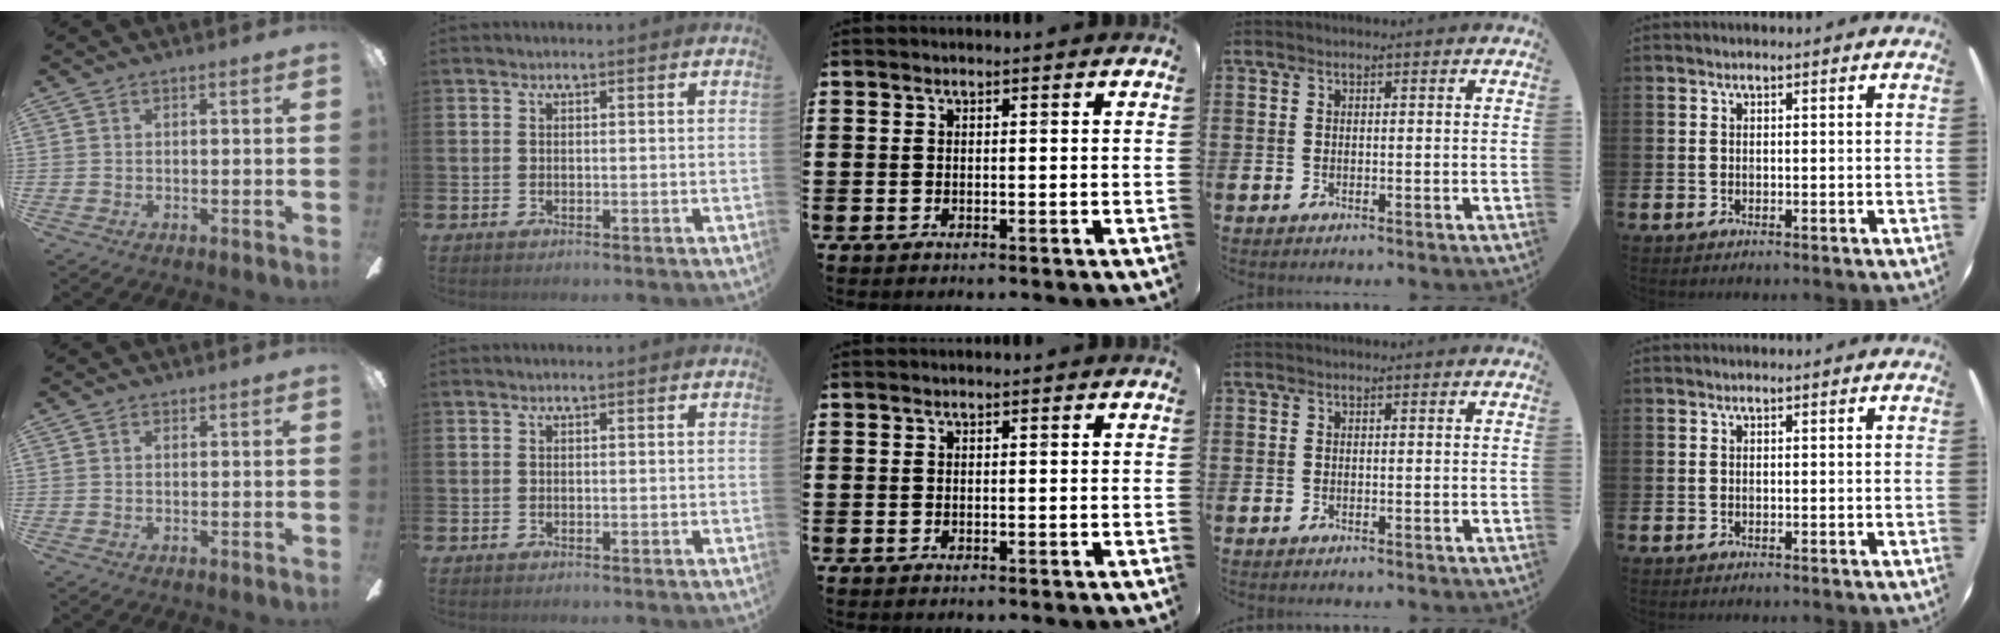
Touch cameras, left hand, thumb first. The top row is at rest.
{}